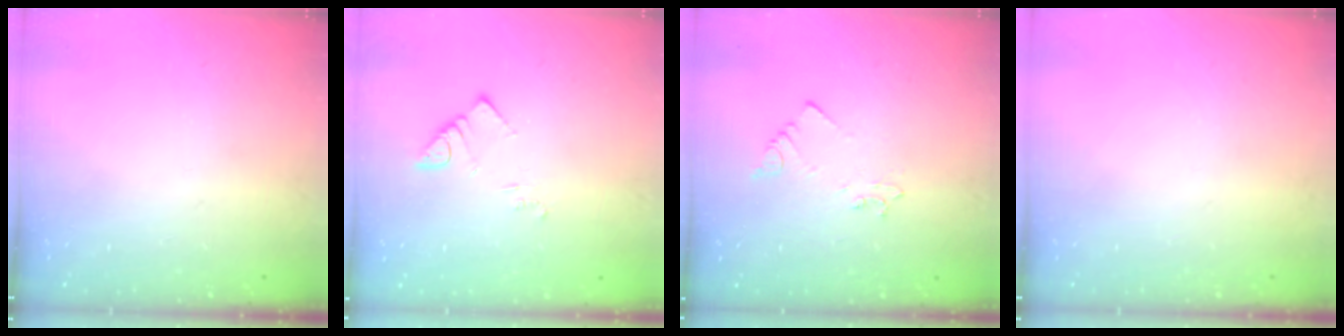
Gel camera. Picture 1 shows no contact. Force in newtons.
{"total": 3.8, "press": 3.7, "slide": 0.5}
{"total": 2.1, "press": 2.1, "slide": 0.3}
{"total": 0.0}